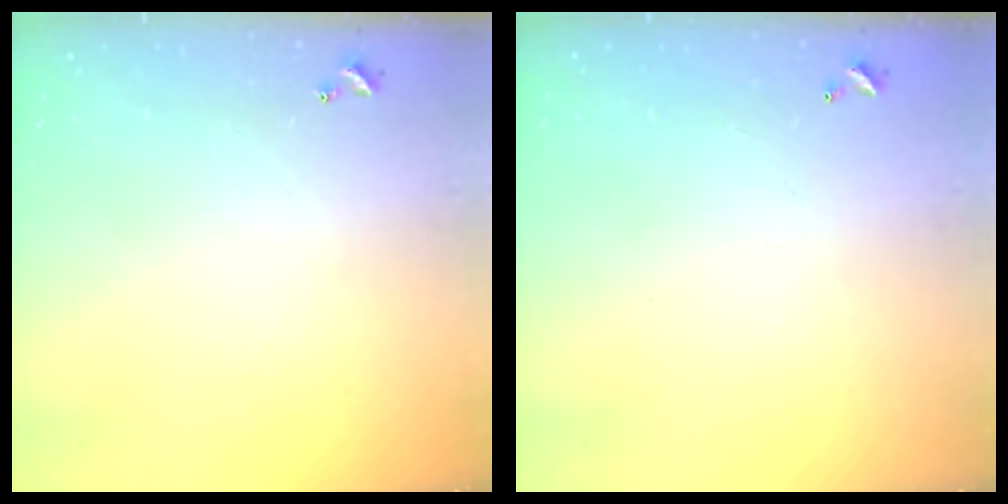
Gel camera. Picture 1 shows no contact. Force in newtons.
{"total": 2.8, "press": 2.8, "slide": 0.1}